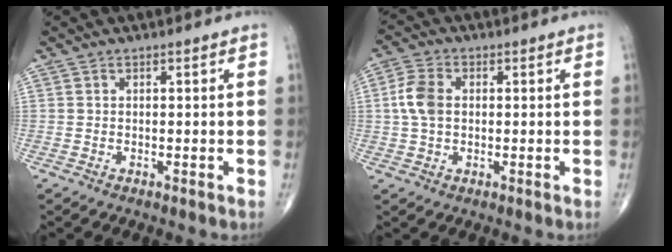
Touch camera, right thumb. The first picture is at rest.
{"total": 5.9, "force": [0.5, 4.0, 4.4], "torque": [-0.095, 0.010, 0.005]}